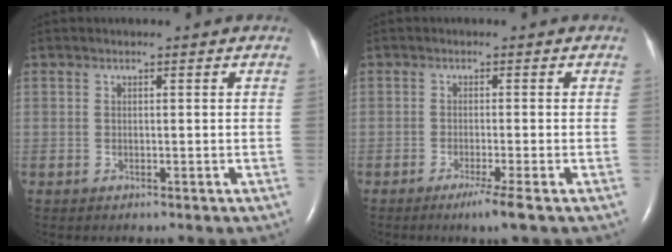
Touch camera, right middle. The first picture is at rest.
{"total": 3.3, "force": [-2.0, -0.8, 2.5], "torque": [-0.045, -0.013, -0.036]}